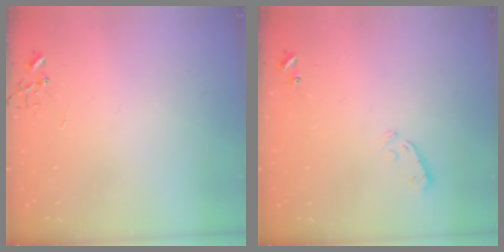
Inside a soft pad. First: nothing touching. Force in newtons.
{"total": 3.1, "press": 3.0, "slide": 0.9}